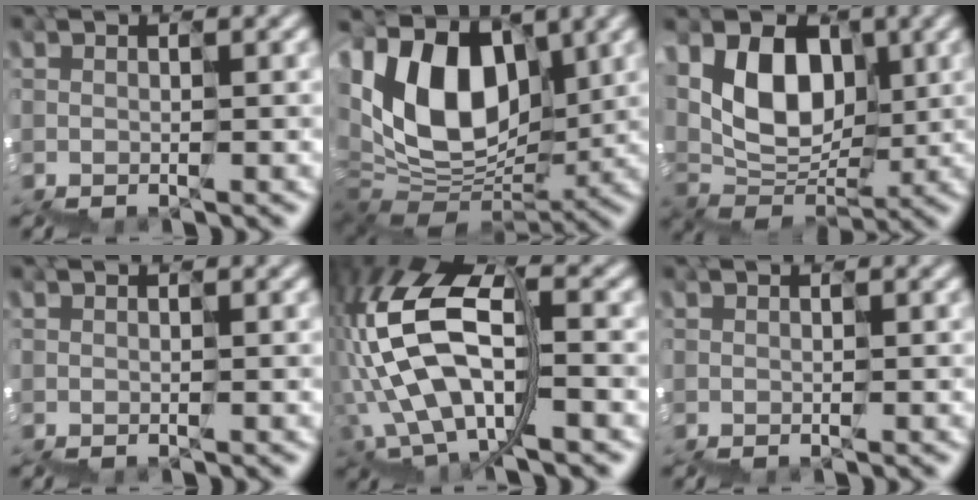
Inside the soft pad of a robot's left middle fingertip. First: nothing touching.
{"total": 9.7, "force": [2.8, 6.5, 6.6], "torque": [-0.125, 0.018, 0.039]}
{"total": 4.6, "force": [2.2, 3.6, 2.0], "torque": [-0.043, 0.004, 0.037]}
{"total": 0.0}
{"total": 10.3, "force": [-2.0, 5.1, 8.7], "torque": [-0.207, 0.023, -0.044]}
{"total": 0.0}